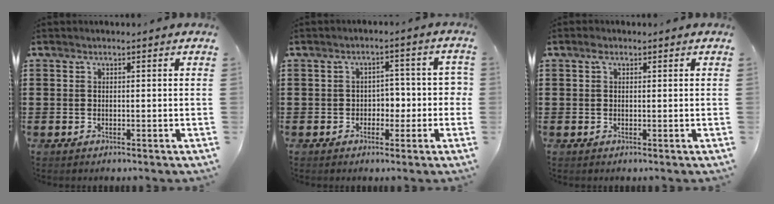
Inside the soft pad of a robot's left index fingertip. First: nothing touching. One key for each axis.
{"total": 3.3, "fx": -0.7, "fy": 2.7, "fz": 1.8, "tx": -0.038, "ty": 0.007, "tz": -0.023}
{"total": 1.2, "fx": 0.6, "fy": 0.7, "fz": 0.7, "tx": -0.009, "ty": 0.002, "tz": 0.009}